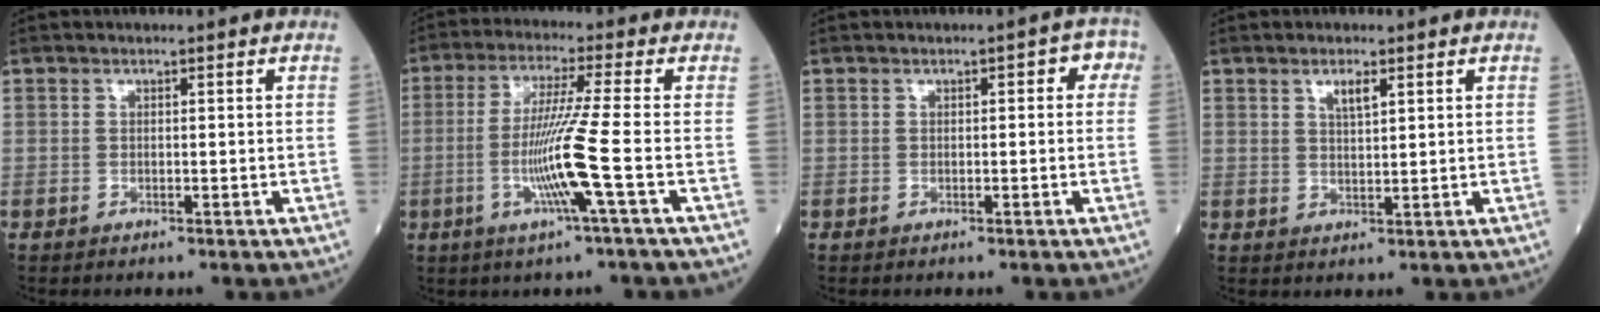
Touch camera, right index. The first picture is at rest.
{"total": 9.8, "force": [-2.6, -2.0, 9.2], "torque": [-0.187, -0.015, -0.054]}
{"total": 2.6, "force": [0.4, 1.4, 2.2], "torque": [-0.017, 0.020, -0.001]}
{"total": 2.5, "force": [1.5, 0.5, 2.0], "torque": [-0.039, 0.000, 0.027]}